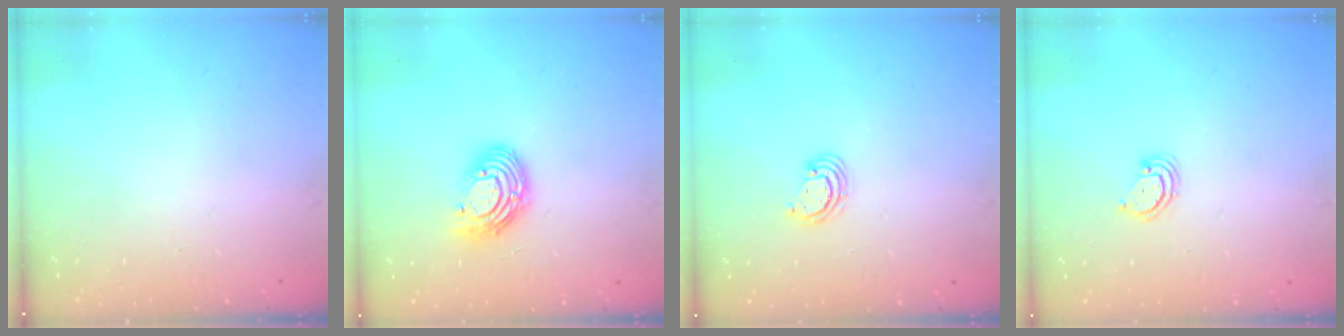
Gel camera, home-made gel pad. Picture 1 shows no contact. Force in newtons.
{"total": 11.2, "press": 11.2, "slide": 1.0}
{"total": 2.5, "press": 2.5, "slide": 0.2}
{"total": 2.9, "press": 2.9, "slide": 0.2}